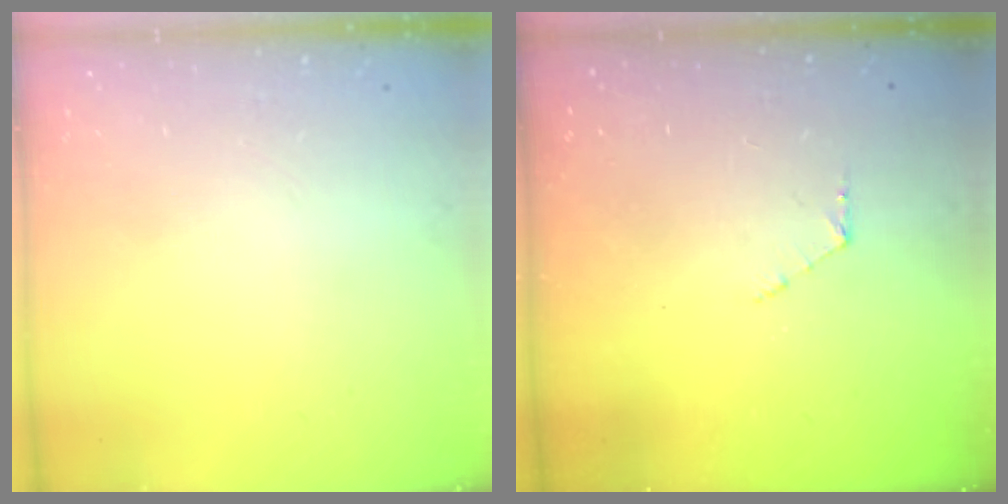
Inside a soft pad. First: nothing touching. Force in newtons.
{"total": 4.0, "press": 4.0, "slide": 0.4}